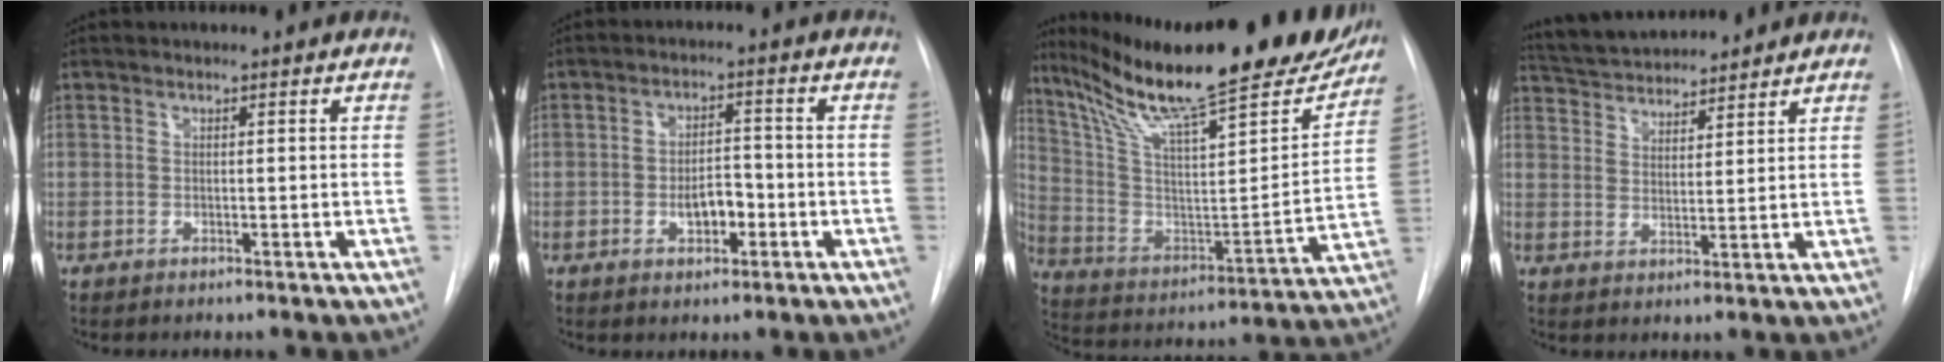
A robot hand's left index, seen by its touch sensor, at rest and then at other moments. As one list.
[{"total": 4.6, "force": [-2.0, 2.3, 3.5], "torque": [-0.056, 0.003, -0.030]}, {"total": 29.4, "force": [24.3, 4.2, 16.1], "torque": [-0.272, -0.046, 0.362]}, {"total": 10.5, "force": [9.9, 1.8, 2.8], "torque": [-0.054, 0.020, 0.165]}]